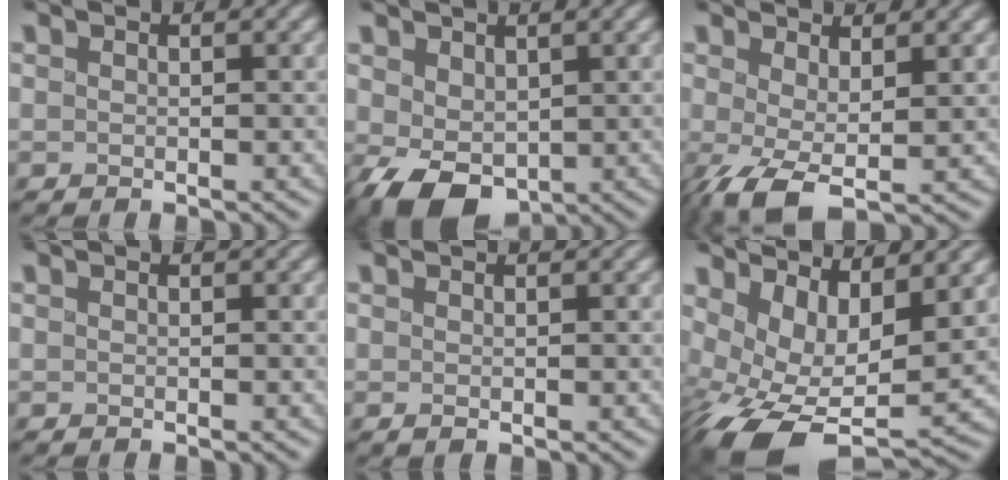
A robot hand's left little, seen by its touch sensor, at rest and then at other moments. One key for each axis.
{"total": 5.1, "fx": -1.0, "fy": 3.5, "fz": 3.6, "tx": -0.074, "ty": -0.008, "tz": -0.020}
{"total": 4.8, "fx": -0.7, "fy": 2.0, "fz": 4.3, "tx": -0.087, "ty": -0.004, "tz": -0.017}
{"total": 0.0}
{"total": 0.0}
{"total": 12.1, "fx": 0.3, "fy": 7.3, "fz": 9.6, "tx": -0.169, "ty": -0.030, "tz": 0.021}